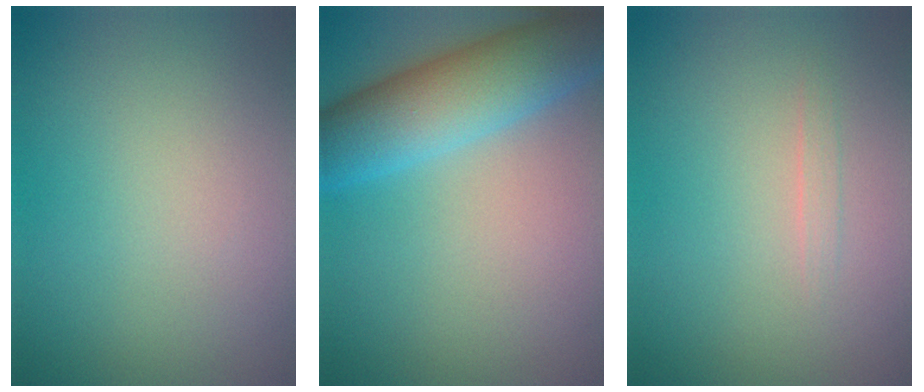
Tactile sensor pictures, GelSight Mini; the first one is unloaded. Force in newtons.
{"total": 7.7, "press": 7.7, "slide": 0.2}
{"total": 0.6, "press": 0.6, "slide": 0.0}